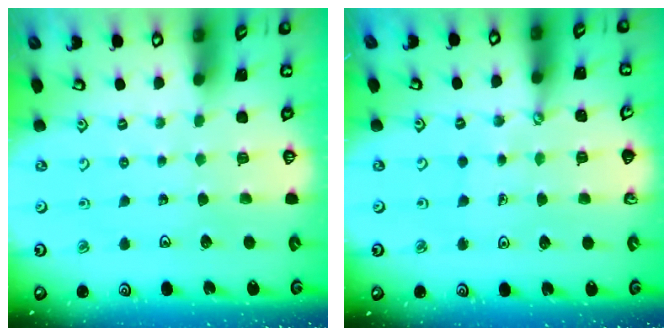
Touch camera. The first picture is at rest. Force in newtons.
{"total": 0.6, "press": 0.6, "slide": 0.1}